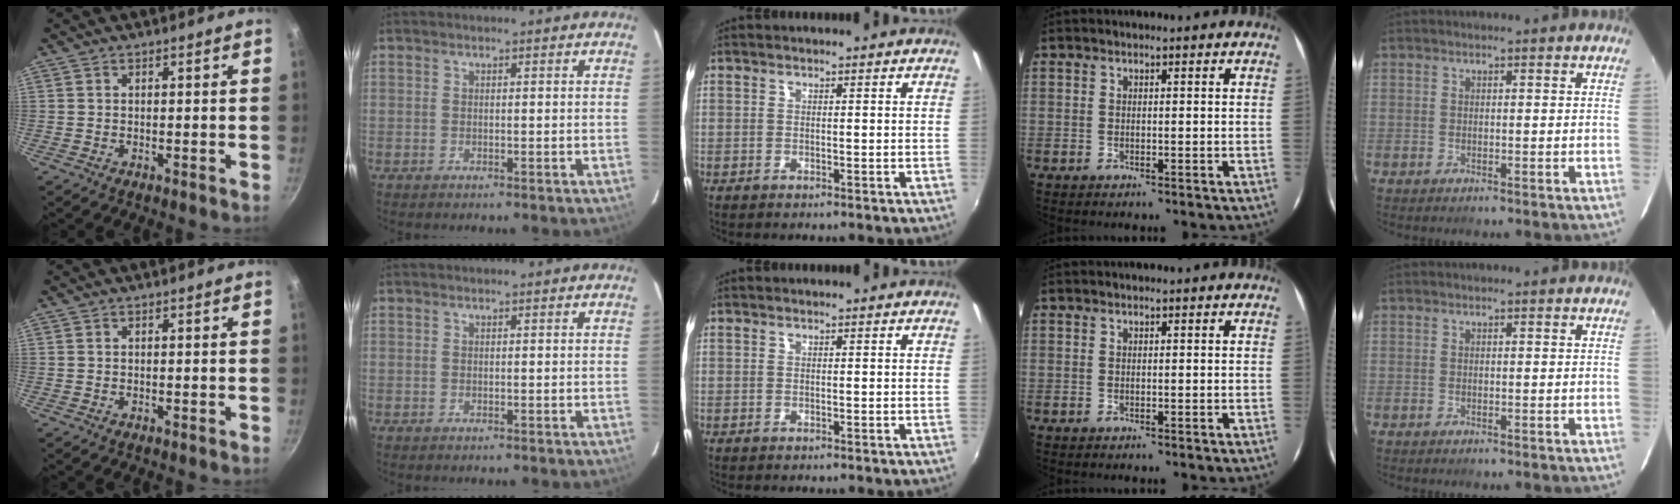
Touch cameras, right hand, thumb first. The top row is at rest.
{}